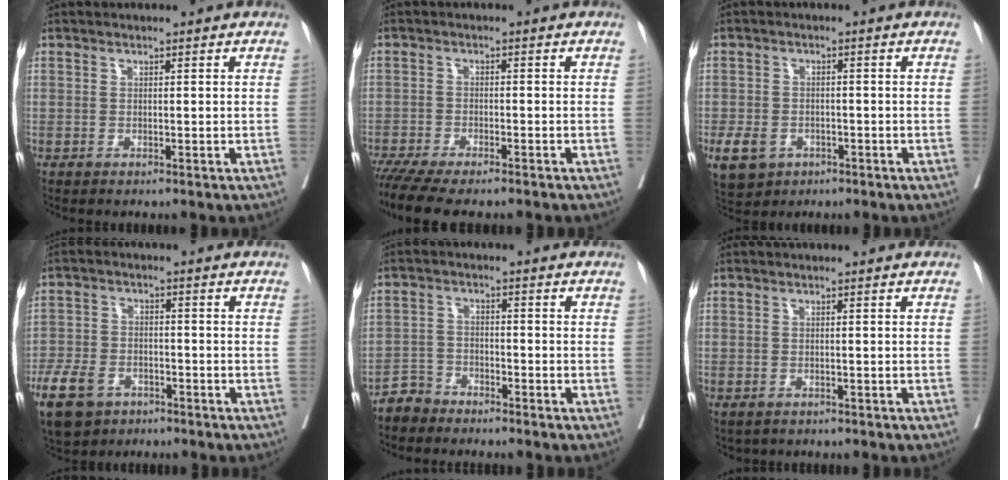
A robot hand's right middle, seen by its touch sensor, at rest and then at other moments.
{"total": 10.2, "force": [-8.6, 1.7, 5.3], "torque": [-0.077, -0.011, -0.130]}
{"total": 8.8, "force": [-4.2, 6.8, 3.7], "torque": [-0.093, -0.003, -0.057]}
{"total": 9.2, "force": [-5.6, 5.7, 4.6], "torque": [-0.107, -0.002, -0.093]}
{"total": 3.3, "force": [-3.1, 1.1, -0.3], "torque": [0.006, -0.003, -0.062]}
{"total": 1.8, "force": [-1.3, 1.0, 0.7], "torque": [-0.011, -0.003, -0.010]}